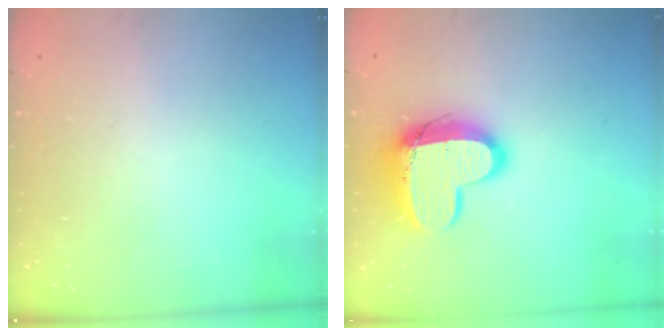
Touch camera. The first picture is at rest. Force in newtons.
{"total": 14.2, "press": 14.1, "slide": 1.1}